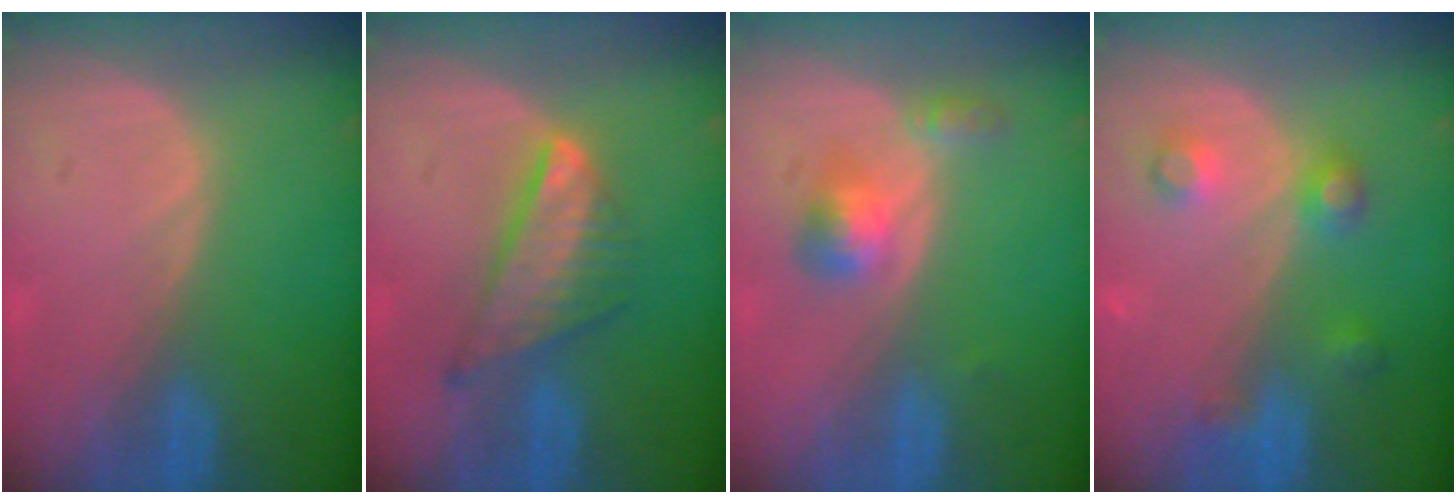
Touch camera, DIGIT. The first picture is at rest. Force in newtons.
{"total": 7.6, "press": 6.5, "slide": 3.9}
{"total": 3.9, "press": 3.7, "slide": 1.4}
{"total": 4.5, "press": 4.5, "slide": 0.1}